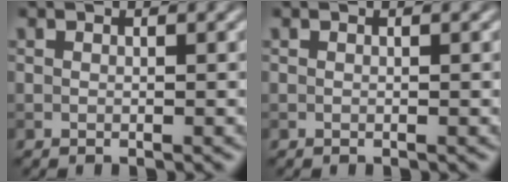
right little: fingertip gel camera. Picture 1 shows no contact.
{"total": 0.0}